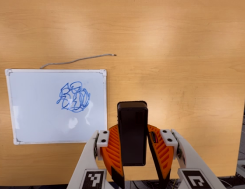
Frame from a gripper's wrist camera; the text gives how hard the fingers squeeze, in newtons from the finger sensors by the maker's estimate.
{"total": 6.0, "left": 5.8, "right": 6.3}